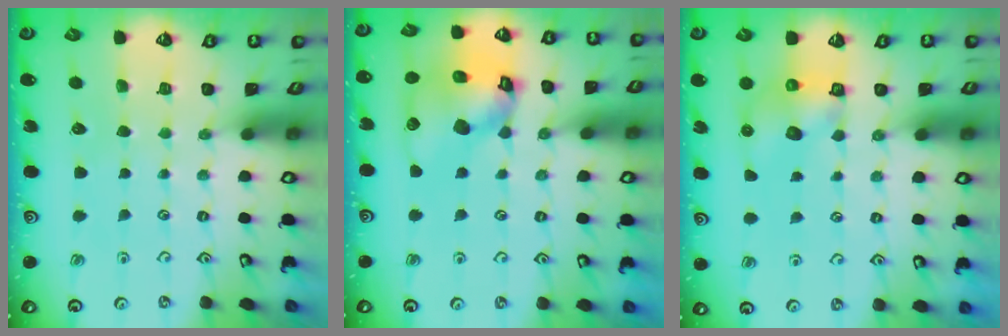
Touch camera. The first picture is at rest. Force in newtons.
{"total": 16.0, "press": 15.8, "slide": 2.3}
{"total": 6.3, "press": 6.2, "slide": 0.6}